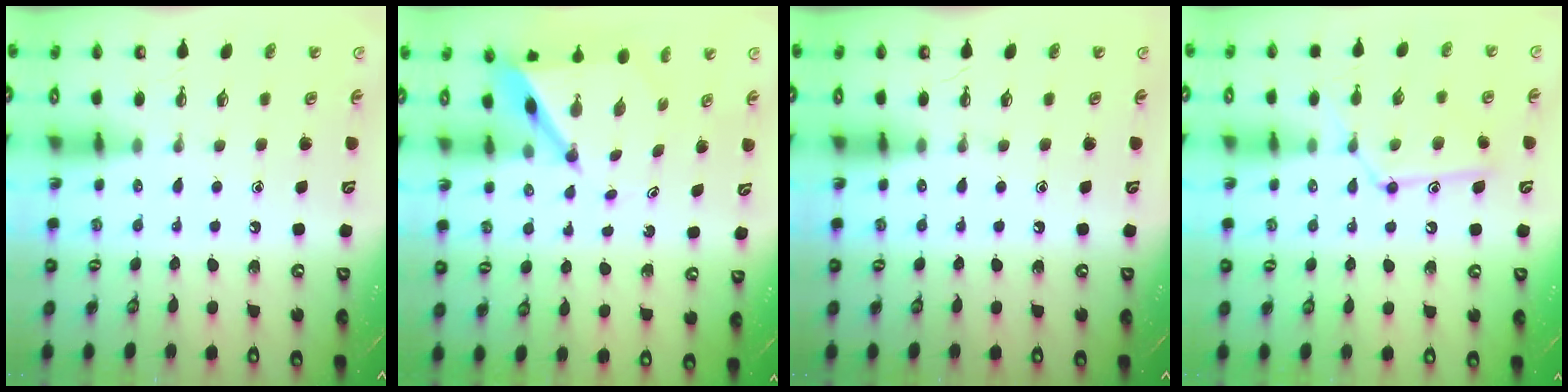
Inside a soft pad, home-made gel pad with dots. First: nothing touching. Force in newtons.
{"total": 5.9, "press": 5.9, "slide": 0.6}
{"total": 0.0}
{"total": 13.3, "press": 13.3, "slide": 1.0}